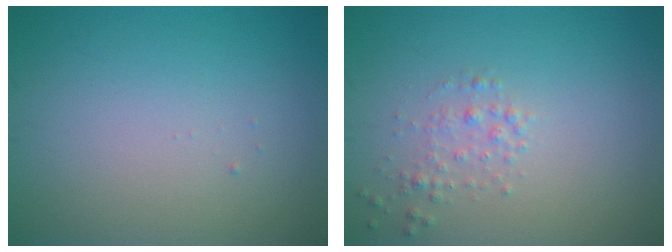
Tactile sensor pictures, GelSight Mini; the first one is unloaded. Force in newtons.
{"total": 1.4, "press": 1.4, "slide": 0.1}